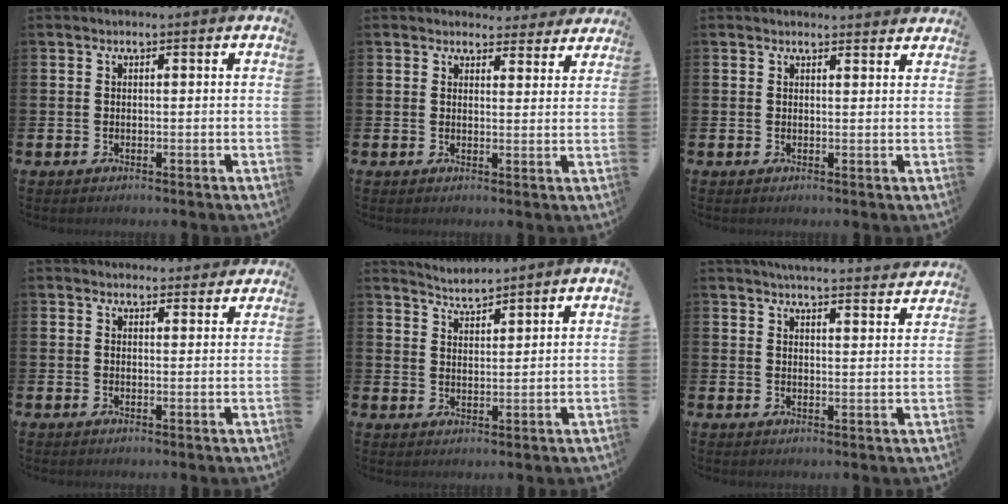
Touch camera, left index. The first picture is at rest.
{"total": 3.4, "force": [3.2, 1.1, 0.1], "torque": [0.007, -0.019, 0.053]}
{"total": 1.5, "force": [1.5, 0.2, 0.0], "torque": [0.006, -0.008, 0.025]}
{"total": 2.5, "force": [2.4, 0.9, 0.0], "torque": [0.011, -0.013, 0.040]}
{"total": 3.5, "force": [3.5, 0.0, 0.0], "torque": [-0.008, -0.023, 0.063]}
{"total": 4.9, "force": [4.8, 0.0, 0.6], "torque": [-0.014, -0.034, 0.084]}